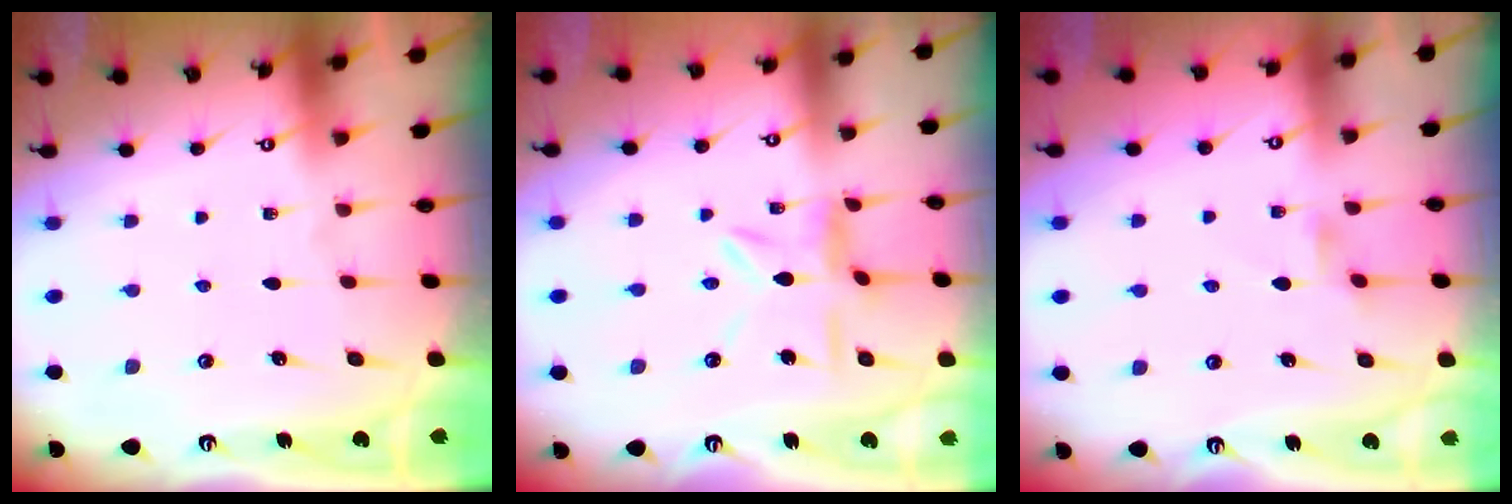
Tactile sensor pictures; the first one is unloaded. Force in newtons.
{"total": 6.0, "press": 5.9, "slide": 0.6}
{"total": 2.0, "press": 2.0, "slide": 0.4}